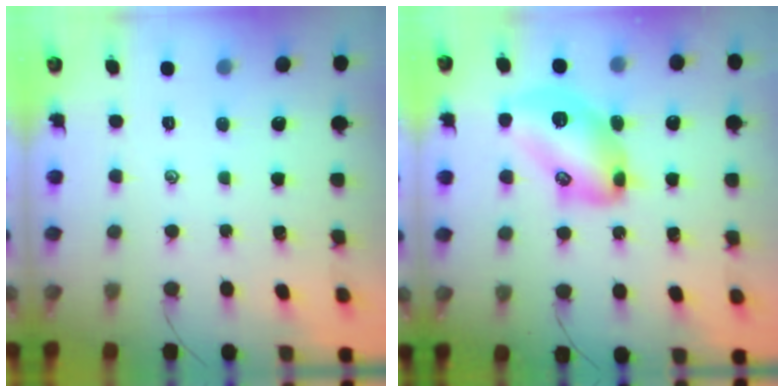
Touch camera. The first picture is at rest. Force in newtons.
{"total": 16.2, "press": 16.2, "slide": 0.6}